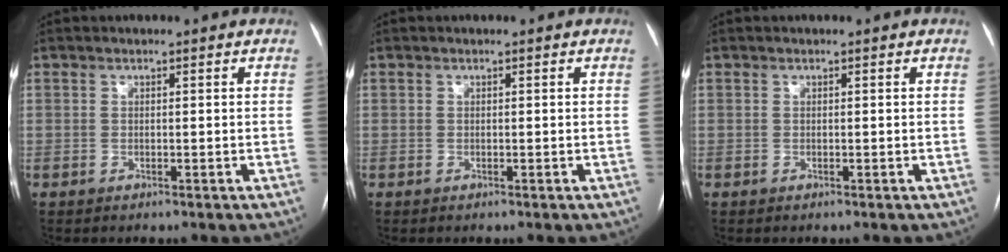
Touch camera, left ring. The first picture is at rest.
{"total": 0.0}
{"total": 0.0}